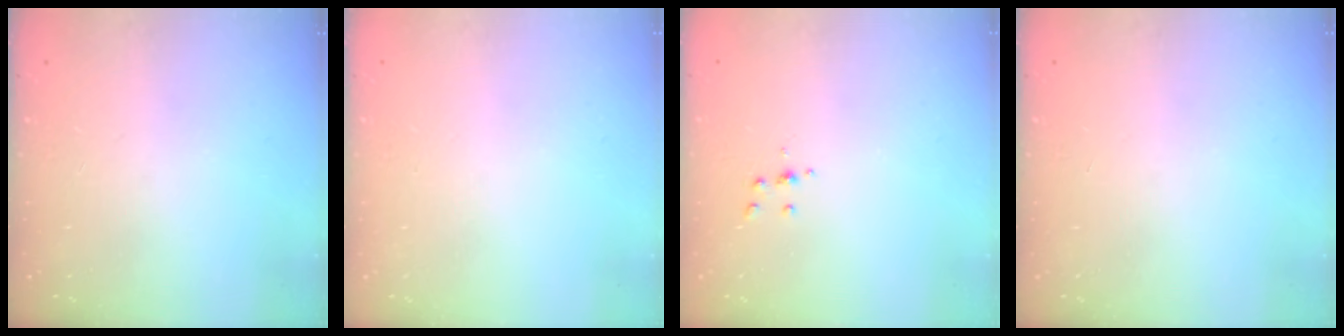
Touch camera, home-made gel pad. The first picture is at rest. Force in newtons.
{"total": 0.0}
{"total": 3.3, "press": 3.3, "slide": 0.4}
{"total": 0.0}